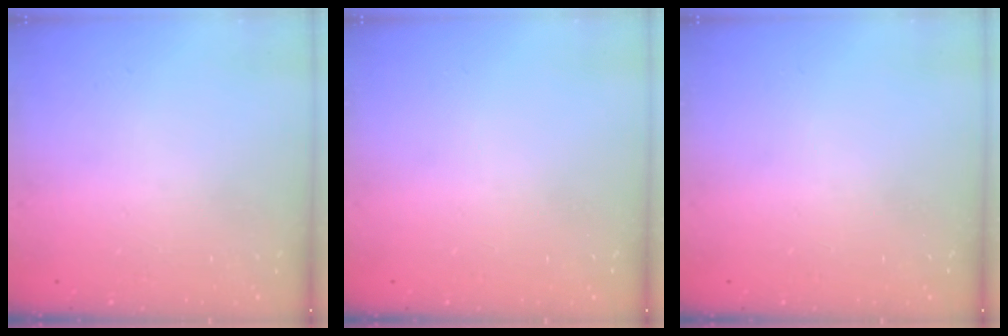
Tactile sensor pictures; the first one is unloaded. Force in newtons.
{"total": 0.0}
{"total": 0.0}